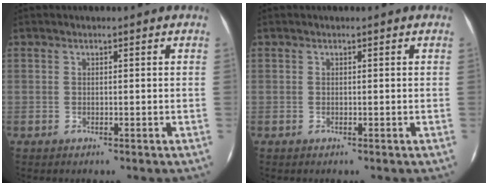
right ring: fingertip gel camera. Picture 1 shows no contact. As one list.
[{"total": 0.0}]